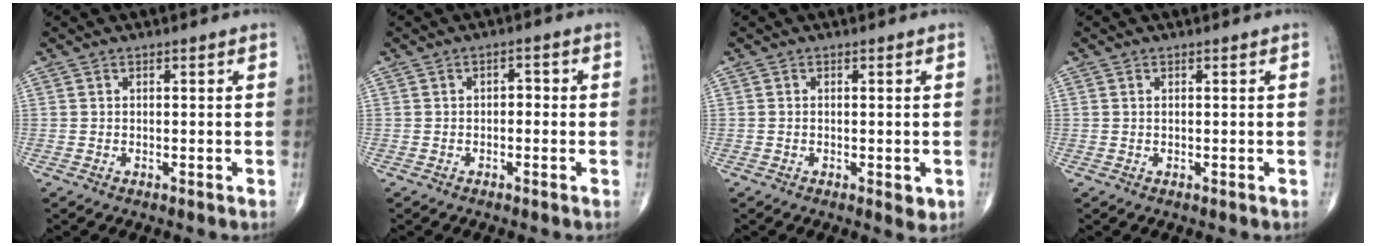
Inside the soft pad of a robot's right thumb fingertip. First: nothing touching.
{"total": 1.9, "force": [-0.2, 1.2, 1.5], "torque": [-0.009, 0.009, -0.011]}
{"total": 2.2, "force": [-0.6, 0.9, 1.9], "torque": [-0.020, -0.004, -0.006]}
{"total": 0.0}